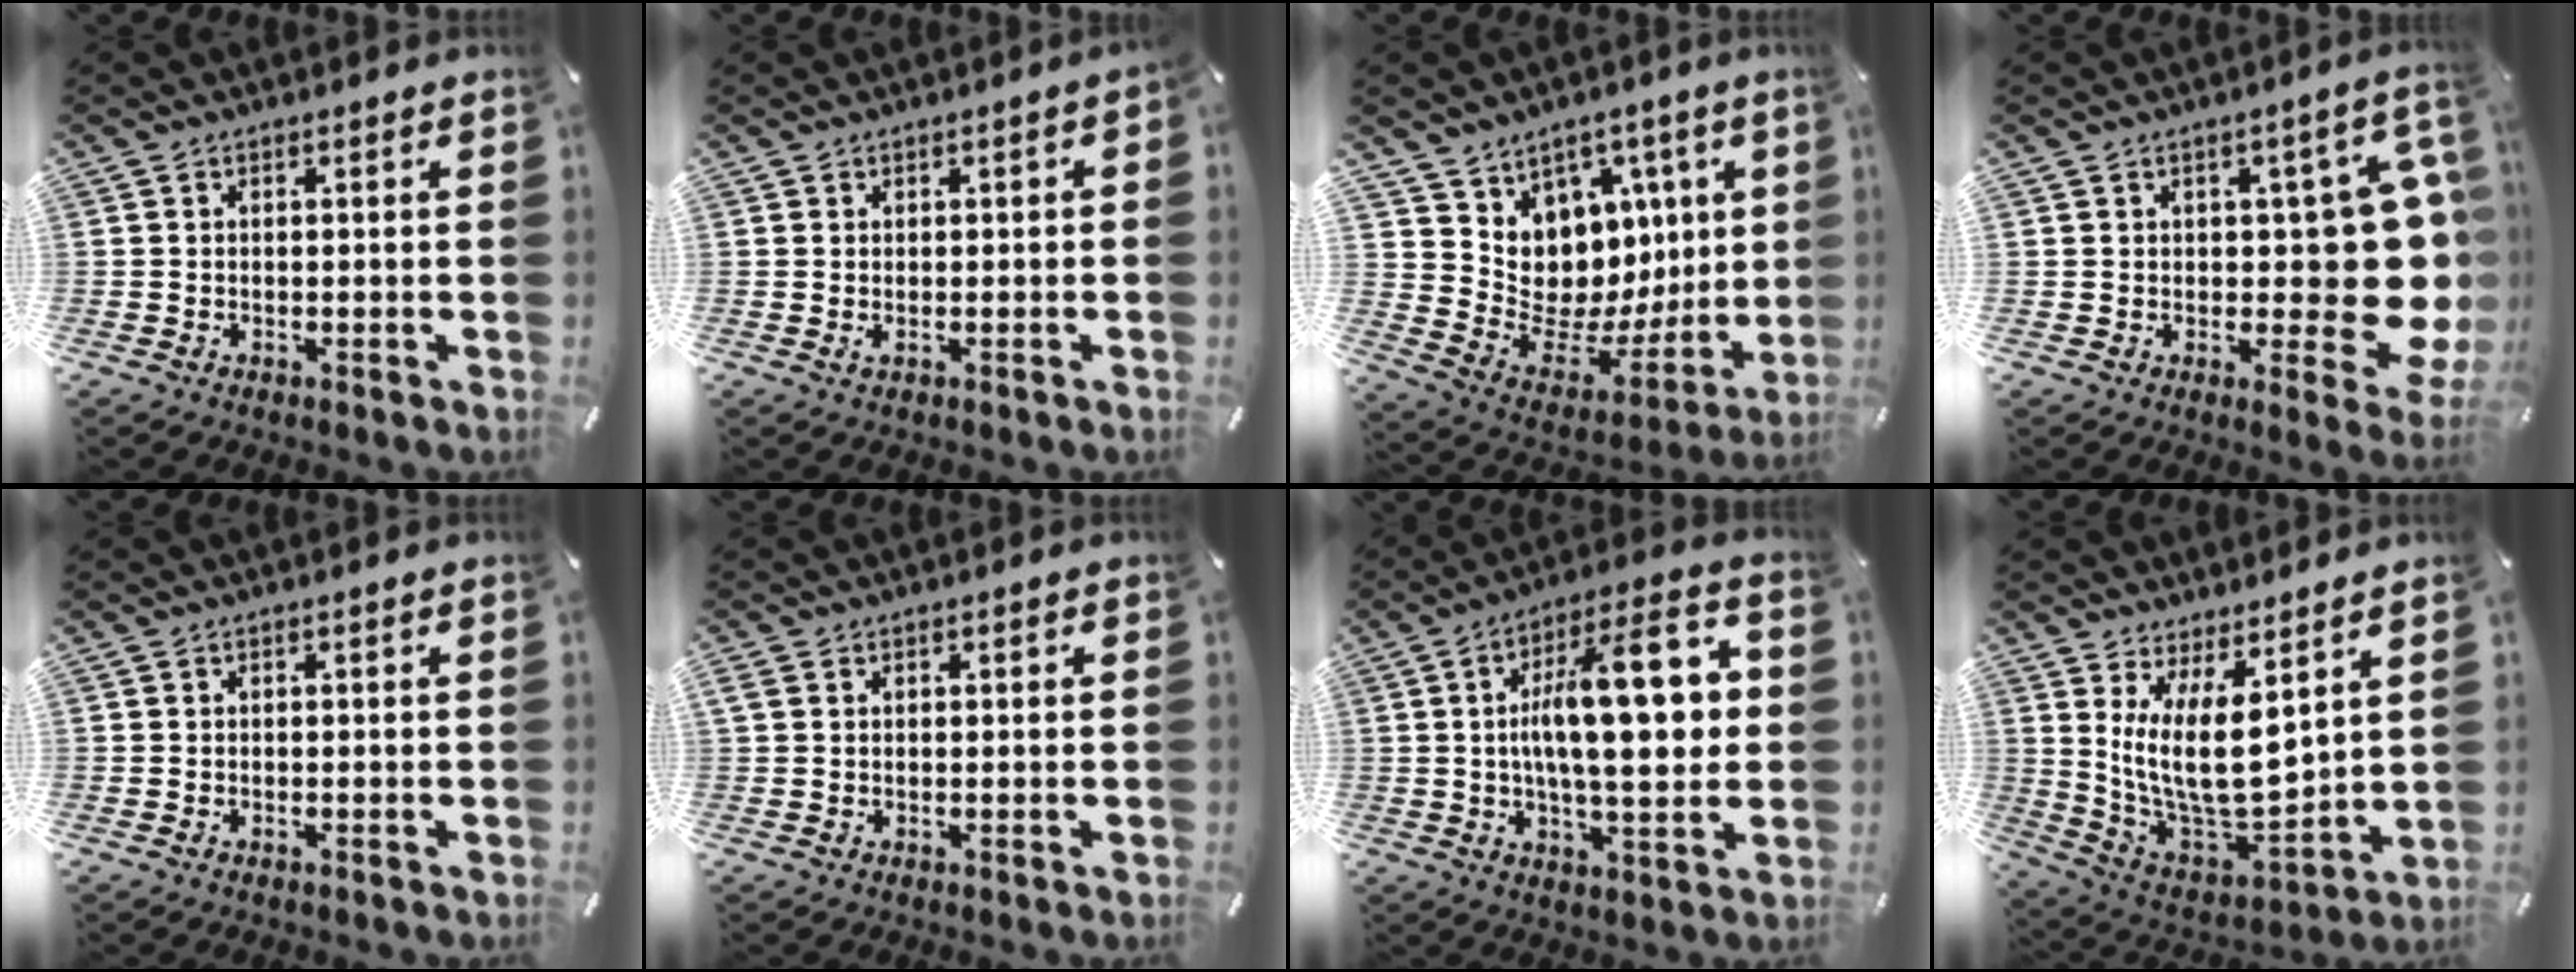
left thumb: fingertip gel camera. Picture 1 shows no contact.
{"total": 1.2, "force": [-0.2, 0.6, 1.0], "torque": [-0.015, 0.001, -0.004]}
{"total": 8.4, "force": [2.3, 8.0, 0.5], "torque": [-0.002, -0.067, 0.056]}
{"total": 14.9, "force": [0.8, 7.6, 12.9], "torque": [-0.136, -0.024, 0.024]}
{"total": 0.0}
{"total": 1.0, "force": [0.3, 0.7, 0.7], "torque": [-0.014, 0.004, 0.004]}
{"total": 19.8, "force": [2.3, 7.2, 18.3], "torque": [-0.296, -0.004, 0.025]}
{"total": 15.1, "force": [5.8, 6.9, 12.2], "torque": [-0.254, -0.058, 0.107]}